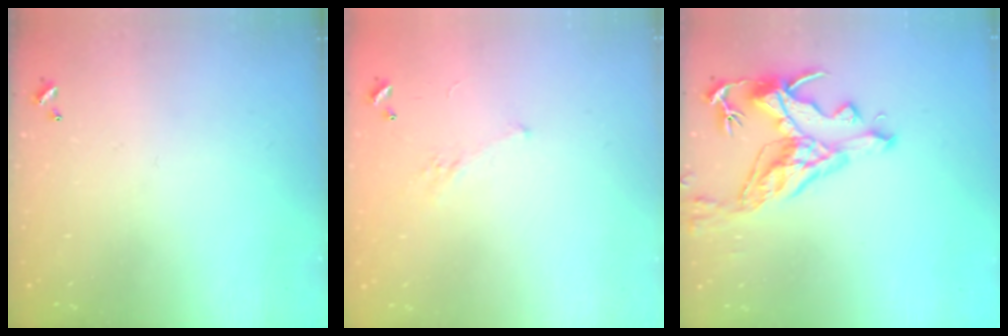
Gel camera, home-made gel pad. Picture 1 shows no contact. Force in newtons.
{"total": 2.8, "press": 2.6, "slide": 1.1}
{"total": 7.8, "press": 7.7, "slide": 1.4}